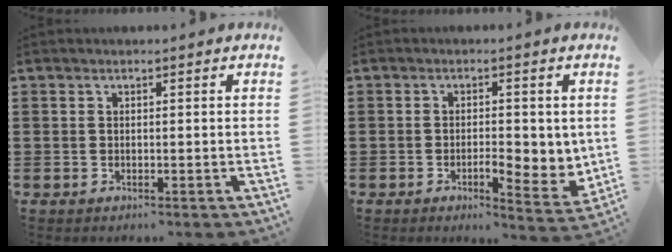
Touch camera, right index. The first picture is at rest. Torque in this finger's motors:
{"motor_torque": [0.20, 0.05, 0.50, 0.05]}